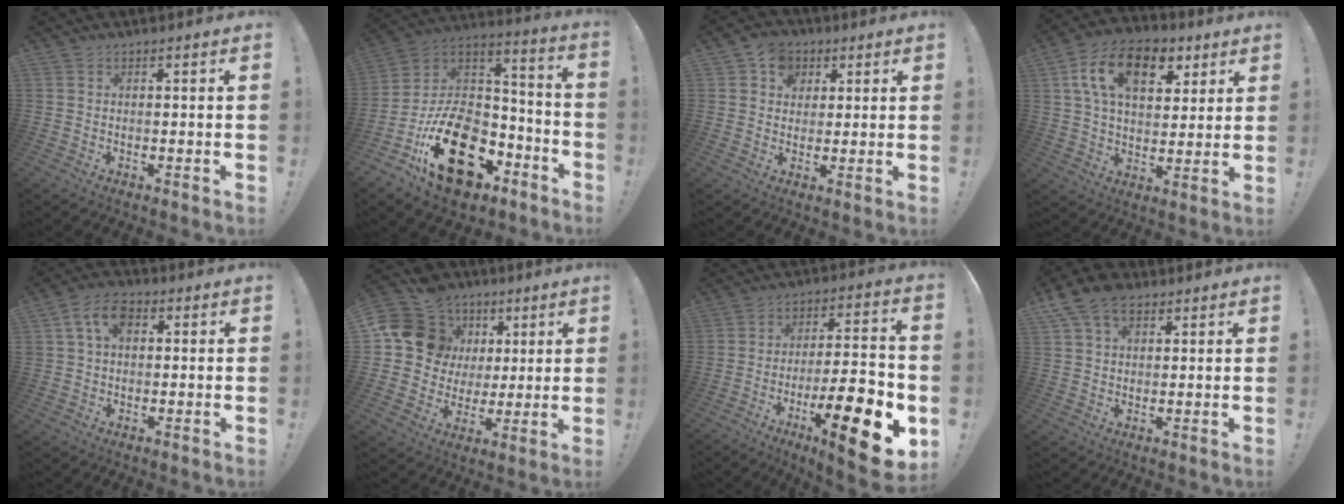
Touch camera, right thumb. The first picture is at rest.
{"total": 25.3, "force": [-10.4, 16.2, 16.4], "torque": [-0.282, 0.067, -0.158]}
{"total": 7.7, "force": [3.0, 6.6, 2.6], "torque": [-0.027, -0.008, 0.058]}
{"total": 17.6, "force": [7.3, 10.8, 11.8], "torque": [-0.193, -0.016, 0.131]}
{"total": 8.1, "force": [2.3, 5.5, 5.4], "torque": [-0.092, 0.011, 0.046]}
{"total": 17.6, "force": [5.8, 15.1, 6.9], "torque": [-0.101, -0.014, 0.138]}
{"total": 21.3, "force": [-8.6, 5.9, 18.6], "torque": [-0.278, 0.047, -0.126]}
{"total": 9.7, "force": [5.0, 6.2, 5.5], "torque": [-0.096, -0.007, 0.098]}